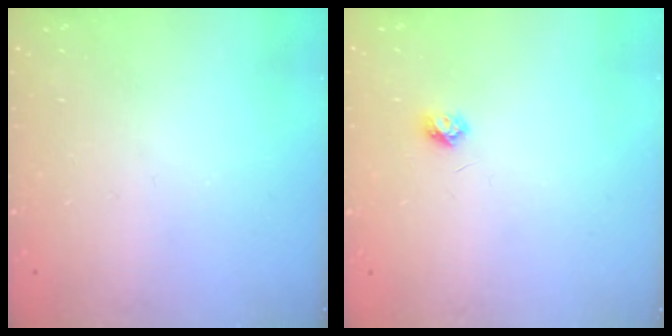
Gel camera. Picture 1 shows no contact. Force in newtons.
{"total": 3.7, "press": 3.7, "slide": 0.5}